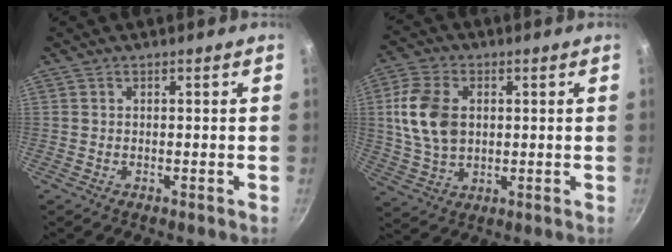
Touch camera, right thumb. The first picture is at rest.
{"total": 11.9, "force": [1.8, 8.2, 8.5], "torque": [-0.149, 0.001, 0.035]}